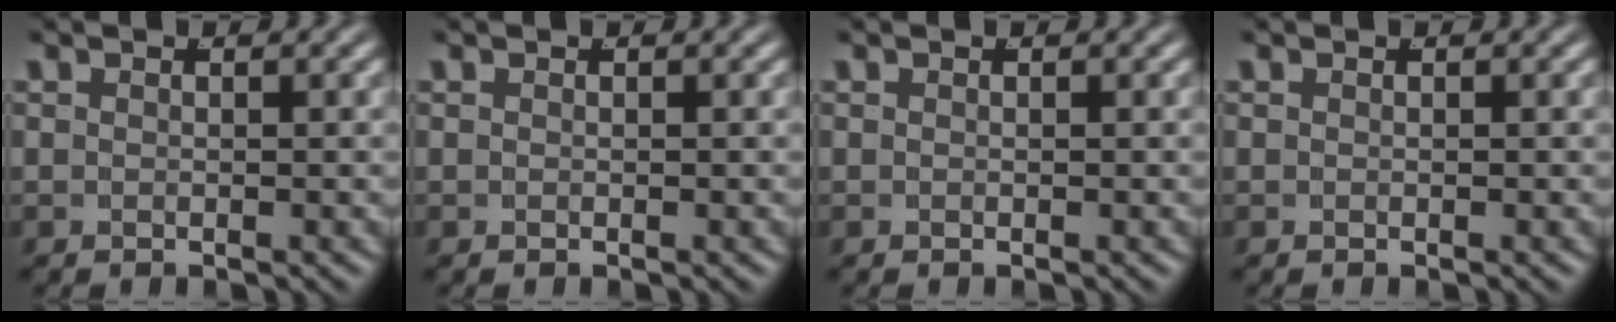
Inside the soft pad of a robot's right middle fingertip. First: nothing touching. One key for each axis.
{"total": 0.0}
{"total": 0.0}
{"total": 0.0}